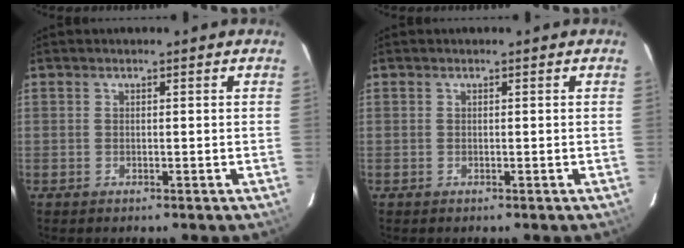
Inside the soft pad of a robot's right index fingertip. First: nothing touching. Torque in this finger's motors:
{"motor_torque": [0.00, 0.00, 0.06, 0.00]}